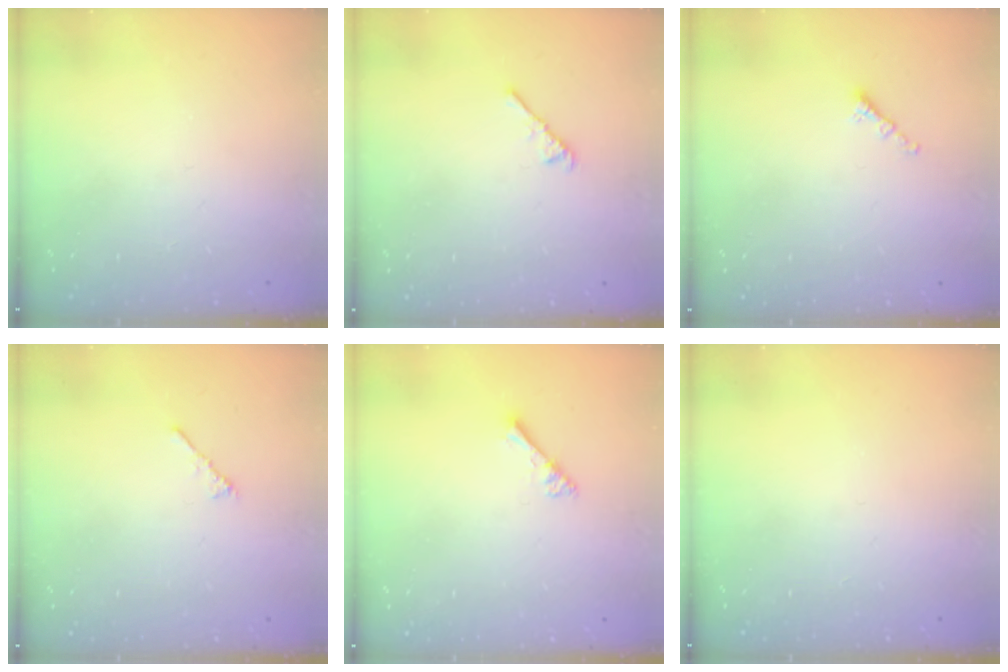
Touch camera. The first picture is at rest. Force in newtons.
{"total": 3.9, "press": 3.8, "slide": 0.8}
{"total": 1.4, "press": 1.3, "slide": 0.5}
{"total": 2.3, "press": 2.2, "slide": 0.6}
{"total": 3.3, "press": 3.2, "slide": 0.4}
{"total": 0.0}